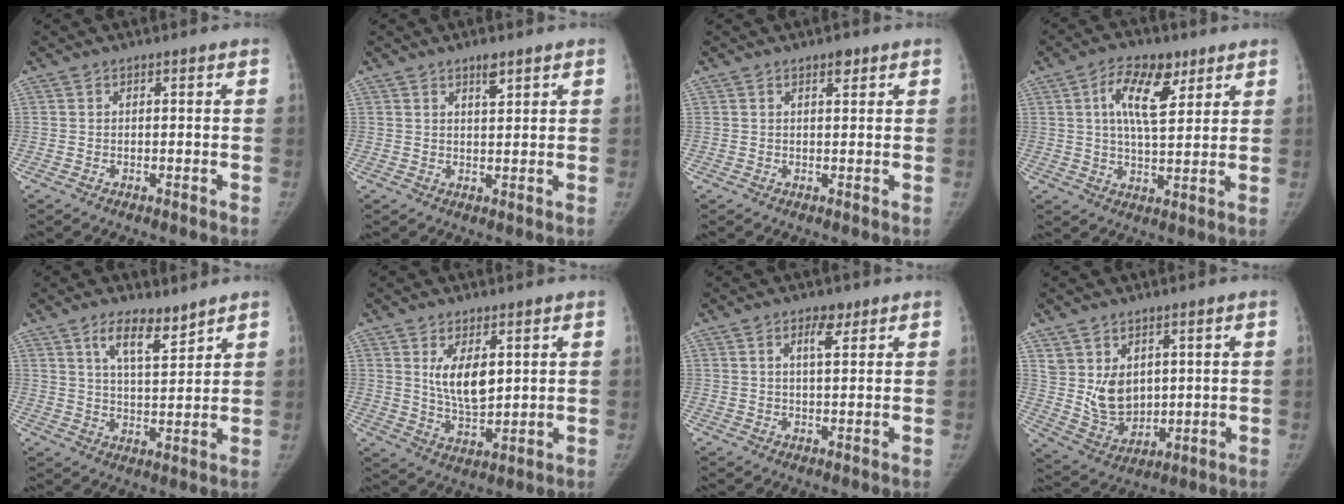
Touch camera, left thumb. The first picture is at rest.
{"total": 2.7, "force": [1.9, 0.8, 1.8], "torque": [-0.023, -0.013, 0.032]}
{"total": 2.3, "force": [1.4, 1.0, 1.5], "torque": [-0.016, -0.006, 0.020]}
{"total": 10.5, "force": [4.5, 5.1, 8.0], "torque": [-0.116, -0.017, 0.075]}
{"total": 7.7, "force": [5.4, 2.6, 4.8], "torque": [-0.065, -0.040, 0.095]}
{"total": 8.6, "force": [2.9, 4.2, 7.0], "torque": [-0.102, -0.025, 0.063]}
{"total": 3.6, "force": [2.0, 1.5, 2.6], "torque": [-0.035, -0.011, 0.033]}
{"total": 9.0, "force": [2.7, 6.6, 5.5], "torque": [-0.069, -0.027, 0.073]}